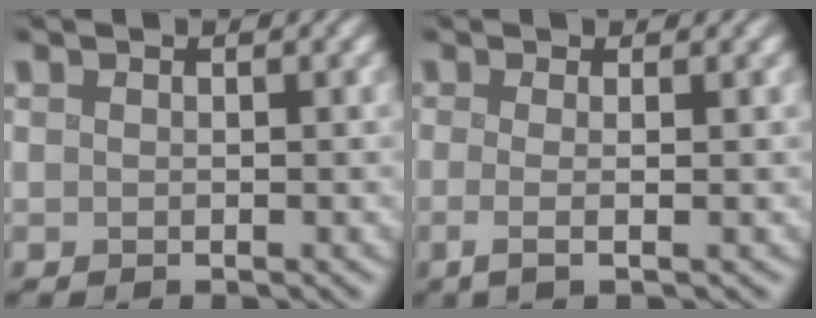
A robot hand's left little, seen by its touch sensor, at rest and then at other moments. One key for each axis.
{"total": 1.8, "fx": -0.4, "fy": 0.3, "fz": 1.8, "tx": -0.033, "ty": -0.003, "tz": -0.012}